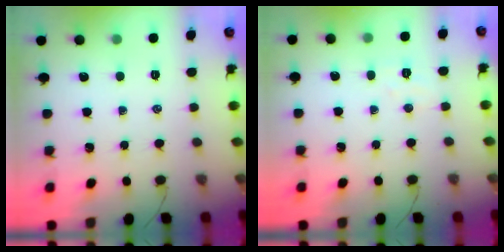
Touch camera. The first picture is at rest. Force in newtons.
{"total": 3.8, "press": 3.7, "slide": 0.9}